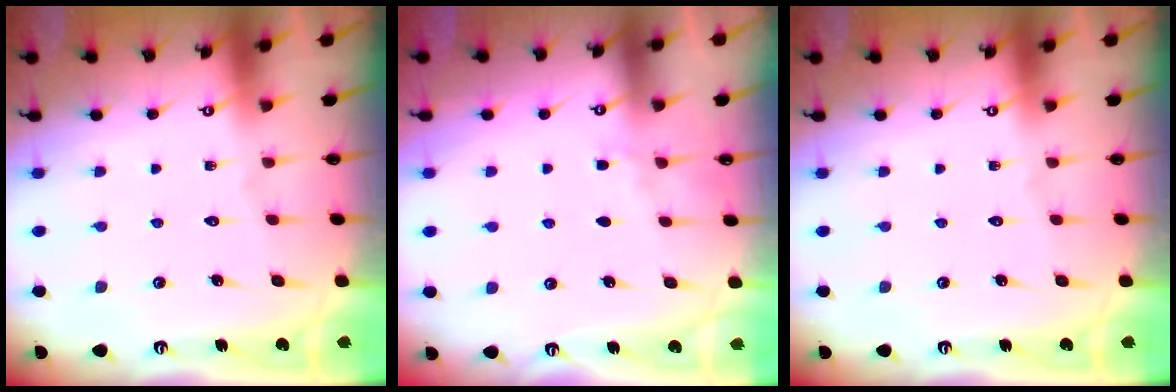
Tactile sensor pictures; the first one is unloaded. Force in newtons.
{"total": 2.9, "press": 2.8, "slide": 0.5}
{"total": 0.0}